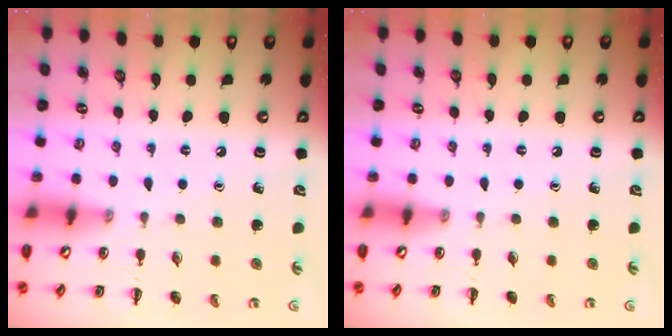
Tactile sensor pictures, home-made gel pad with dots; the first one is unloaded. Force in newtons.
{"total": 0.0}